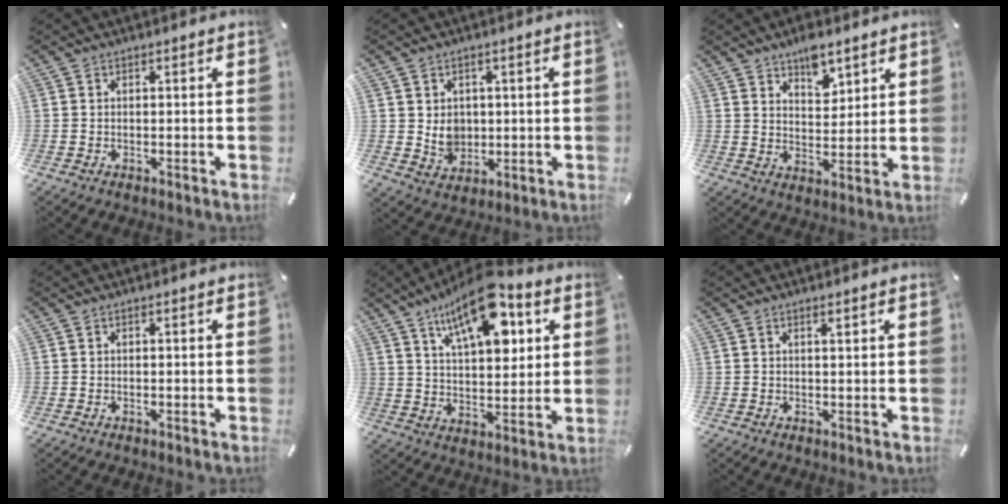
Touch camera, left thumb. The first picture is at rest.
{"total": 5.5, "force": [1.1, 5.1, 1.5], "torque": [-0.008, -0.001, 0.019]}
{"total": 7.2, "force": [5.6, 3.9, 2.5], "torque": [-0.019, -0.034, 0.096]}
{"total": 0.0}
{"total": 17.3, "force": [9.6, 7.9, 12.1], "torque": [-0.194, -0.037, 0.159]}
{"total": 1.1, "force": [0.7, 0.2, 0.8], "torque": [-0.016, 0.000, 0.012]}